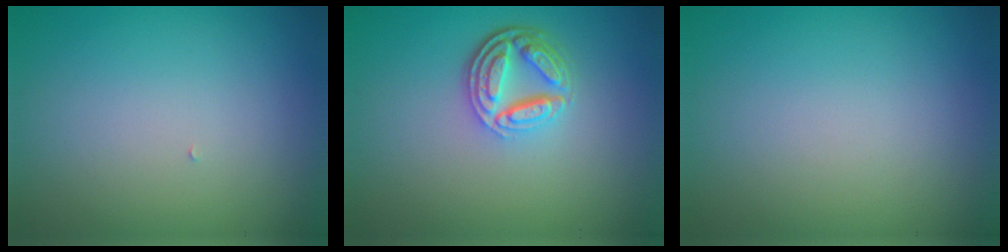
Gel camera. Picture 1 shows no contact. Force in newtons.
{"total": 4.6, "press": 3.5, "slide": 3.0}
{"total": 0.0}